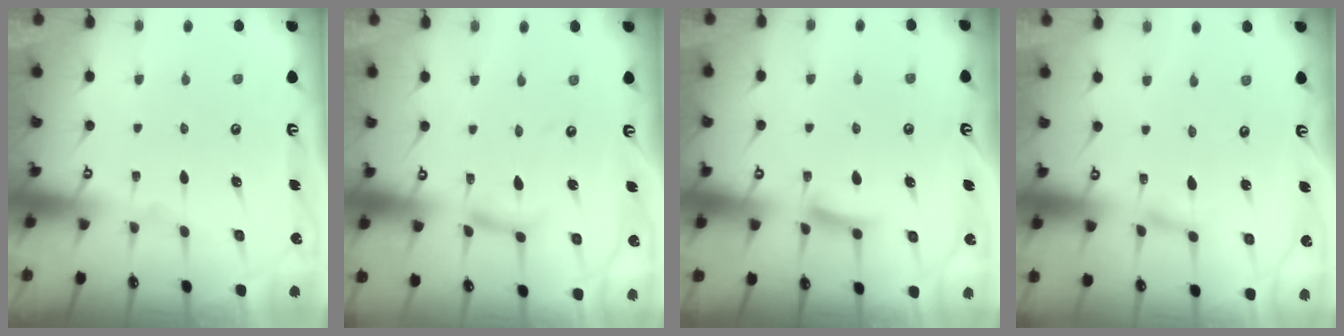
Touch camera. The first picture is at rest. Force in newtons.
{"total": 8.9, "press": 8.8, "slide": 0.7}
{"total": 6.5, "press": 6.4, "slide": 0.9}
{"total": 2.0, "press": 2.0, "slide": 0.2}